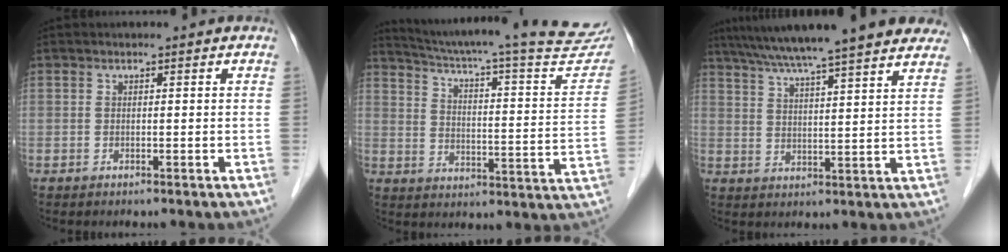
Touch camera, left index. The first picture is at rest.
{"total": 28.3, "force": [25.4, 2.0, 12.3], "torque": [-0.191, -0.075, 0.313]}
{"total": 22.4, "force": [19.0, 1.1, 11.7], "torque": [-0.193, 0.027, 0.259]}